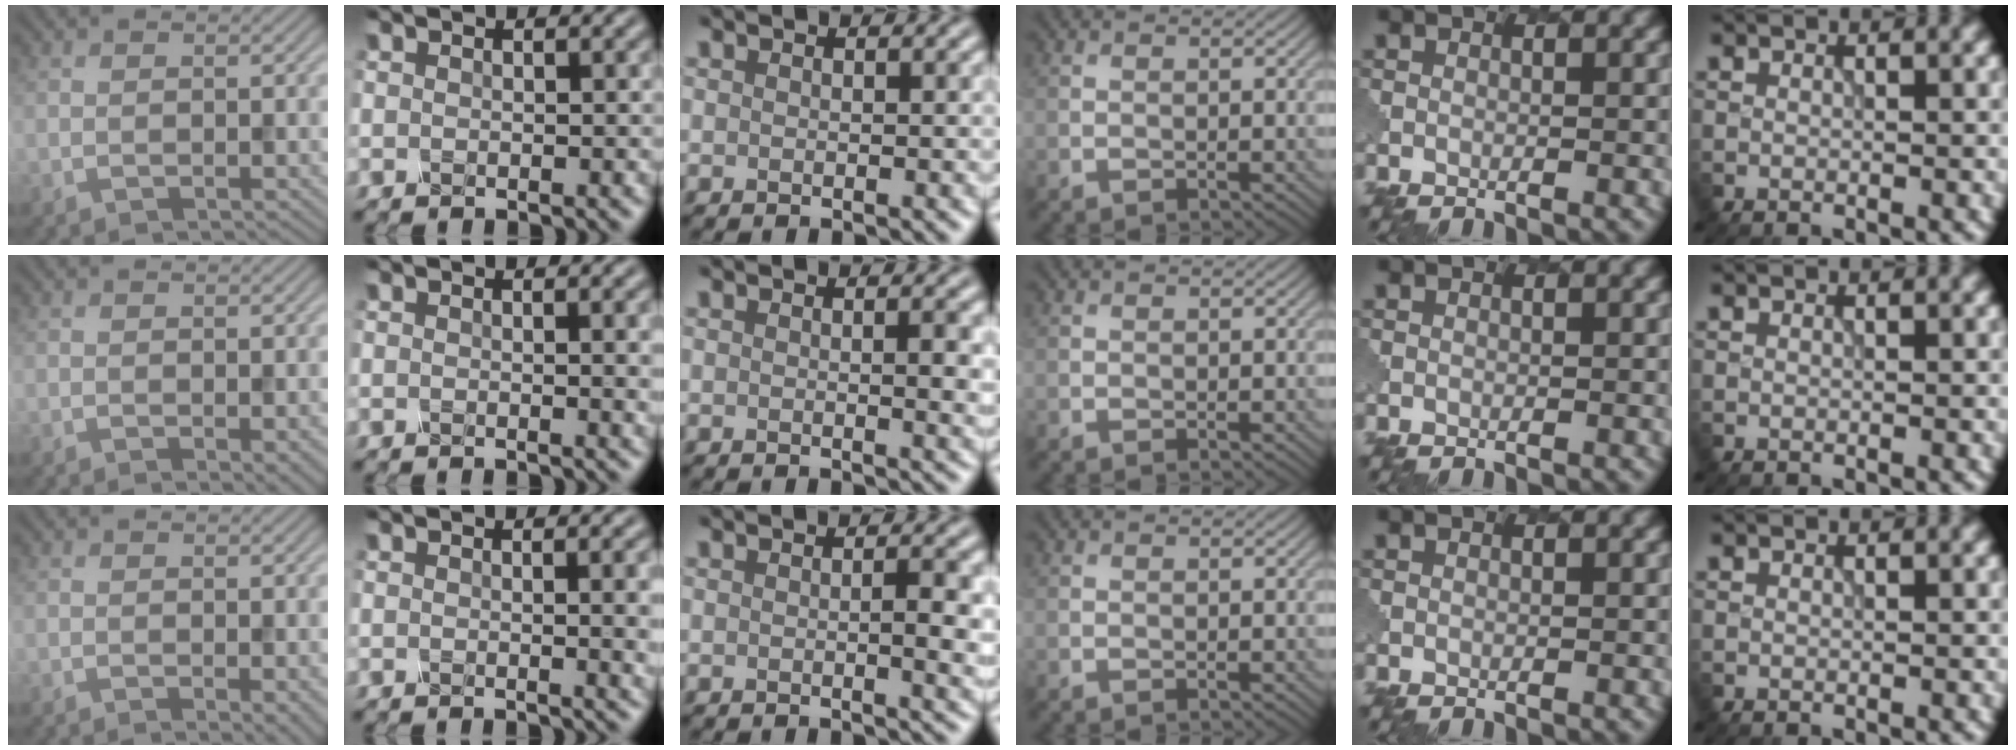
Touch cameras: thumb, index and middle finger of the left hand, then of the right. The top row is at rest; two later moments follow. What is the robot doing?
{"motion": "unscrew", "object": "spray bottle"}